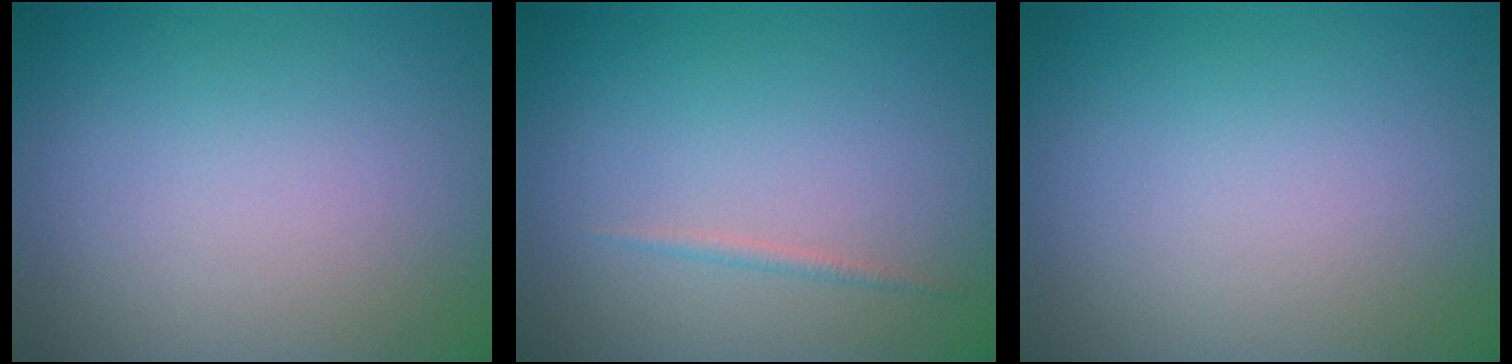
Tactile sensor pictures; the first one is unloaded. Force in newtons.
{"total": 0.6, "press": 0.6, "slide": 0.1}
{"total": 0.0}